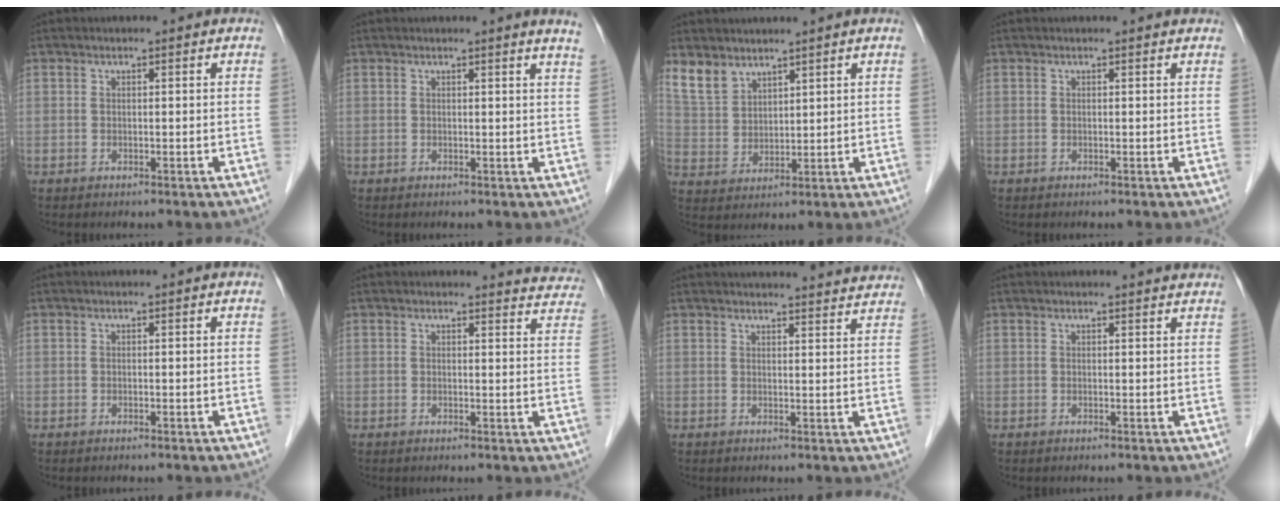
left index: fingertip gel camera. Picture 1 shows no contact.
{"total": 3.0, "force": [2.6, -0.7, 1.2], "torque": [-0.019, -0.015, 0.015]}
{"total": 5.6, "force": [4.6, 2.8, 1.3], "torque": [-0.039, 0.009, 0.110]}
{"total": 1.3, "force": [1.3, 0.0, 0.1], "torque": [-0.012, 0.002, 0.011]}
{"total": 0.0}
{"total": 5.7, "force": [5.6, 0.9, -0.2], "torque": [0.016, -0.029, 0.033]}
{"total": 16.2, "force": [15.7, 1.7, 3.6], "torque": [-0.030, -0.005, 0.174]}
{"total": 2.8, "force": [2.8, 0.1, 0.4], "torque": [-0.008, 0.004, 0.025]}